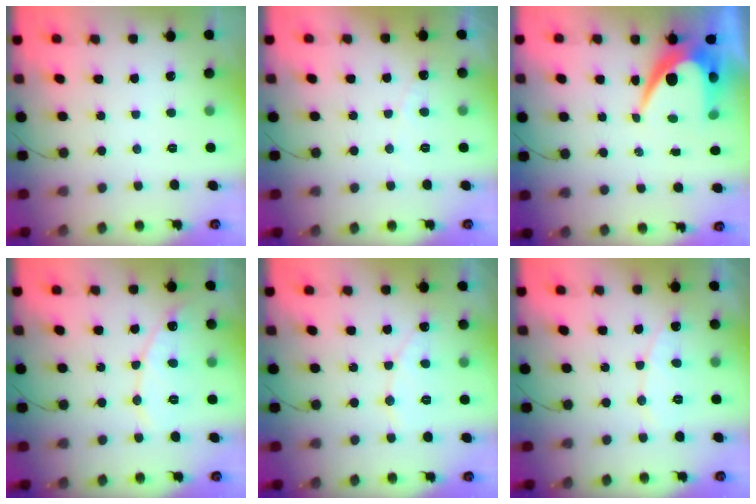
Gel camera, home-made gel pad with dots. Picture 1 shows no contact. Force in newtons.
{"total": 3.8, "press": 3.8, "slide": 0.4}
{"total": 9.8, "press": 9.8, "slide": 0.7}
{"total": 8.7, "press": 8.7, "slide": 0.9}
{"total": 5.8, "press": 5.8, "slide": 0.5}
{"total": 6.4, "press": 6.4, "slide": 0.4}